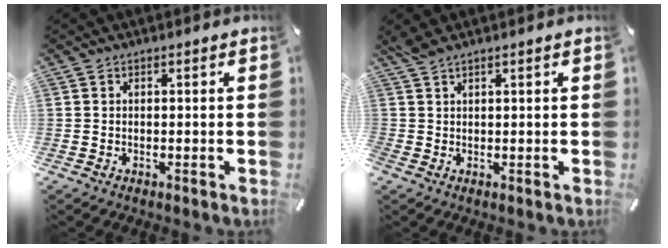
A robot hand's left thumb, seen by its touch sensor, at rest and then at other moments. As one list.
[{"total": 1.4, "force": [1.2, 0.3, 0.6], "torque": [-0.014, 0.000, 0.022]}]